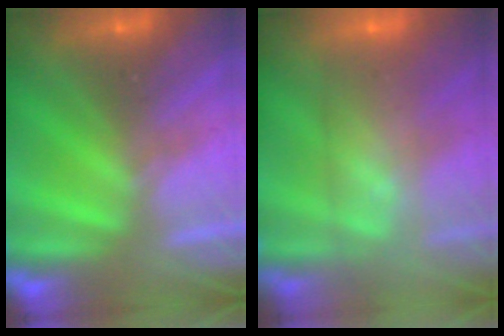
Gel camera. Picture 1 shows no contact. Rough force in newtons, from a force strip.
{"total": 9.1}